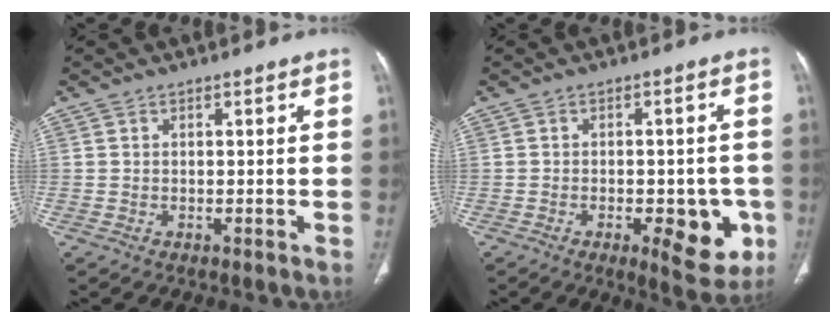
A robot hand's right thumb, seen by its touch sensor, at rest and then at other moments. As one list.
[{"total": 10.5, "force": [-3.7, 4.6, 8.6], "torque": [-0.078, 0.008, -0.038]}]